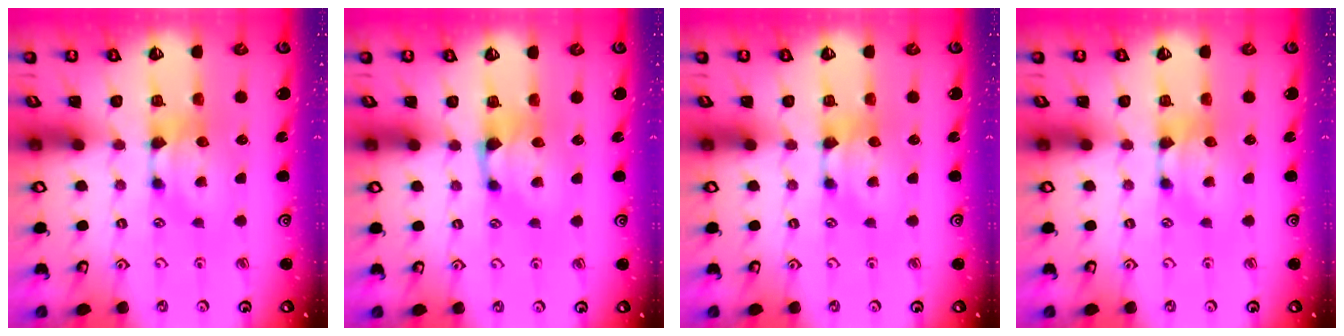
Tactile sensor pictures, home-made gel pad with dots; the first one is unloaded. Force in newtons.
{"total": 1.0, "press": 0.5, "slide": 0.8}
{"total": 0.0}
{"total": 0.0}